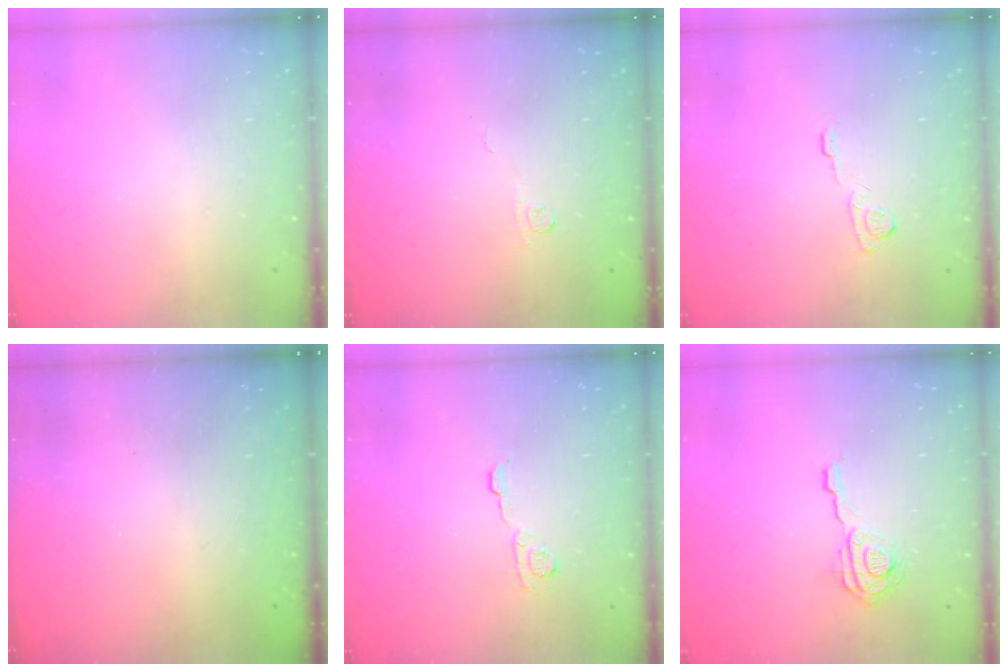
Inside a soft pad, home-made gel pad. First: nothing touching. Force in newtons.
{"total": 3.3, "press": 3.2, "slide": 1.0}
{"total": 6.4, "press": 6.3, "slide": 0.8}
{"total": 2.2, "press": 2.1, "slide": 0.8}
{"total": 6.4, "press": 6.4, "slide": 0.5}
{"total": 10.3, "press": 10.3, "slide": 1.0}